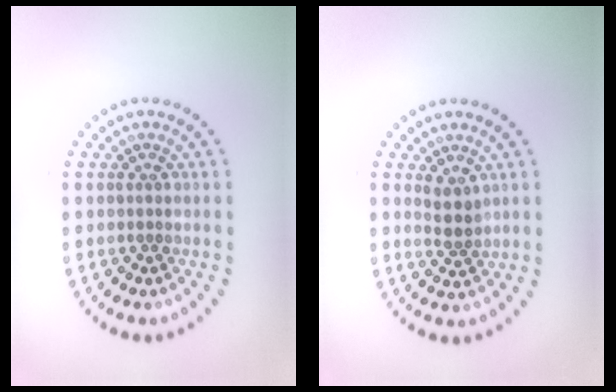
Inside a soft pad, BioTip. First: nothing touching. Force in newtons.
{"total": 1.8, "press": 1.4, "slide": 1.2}